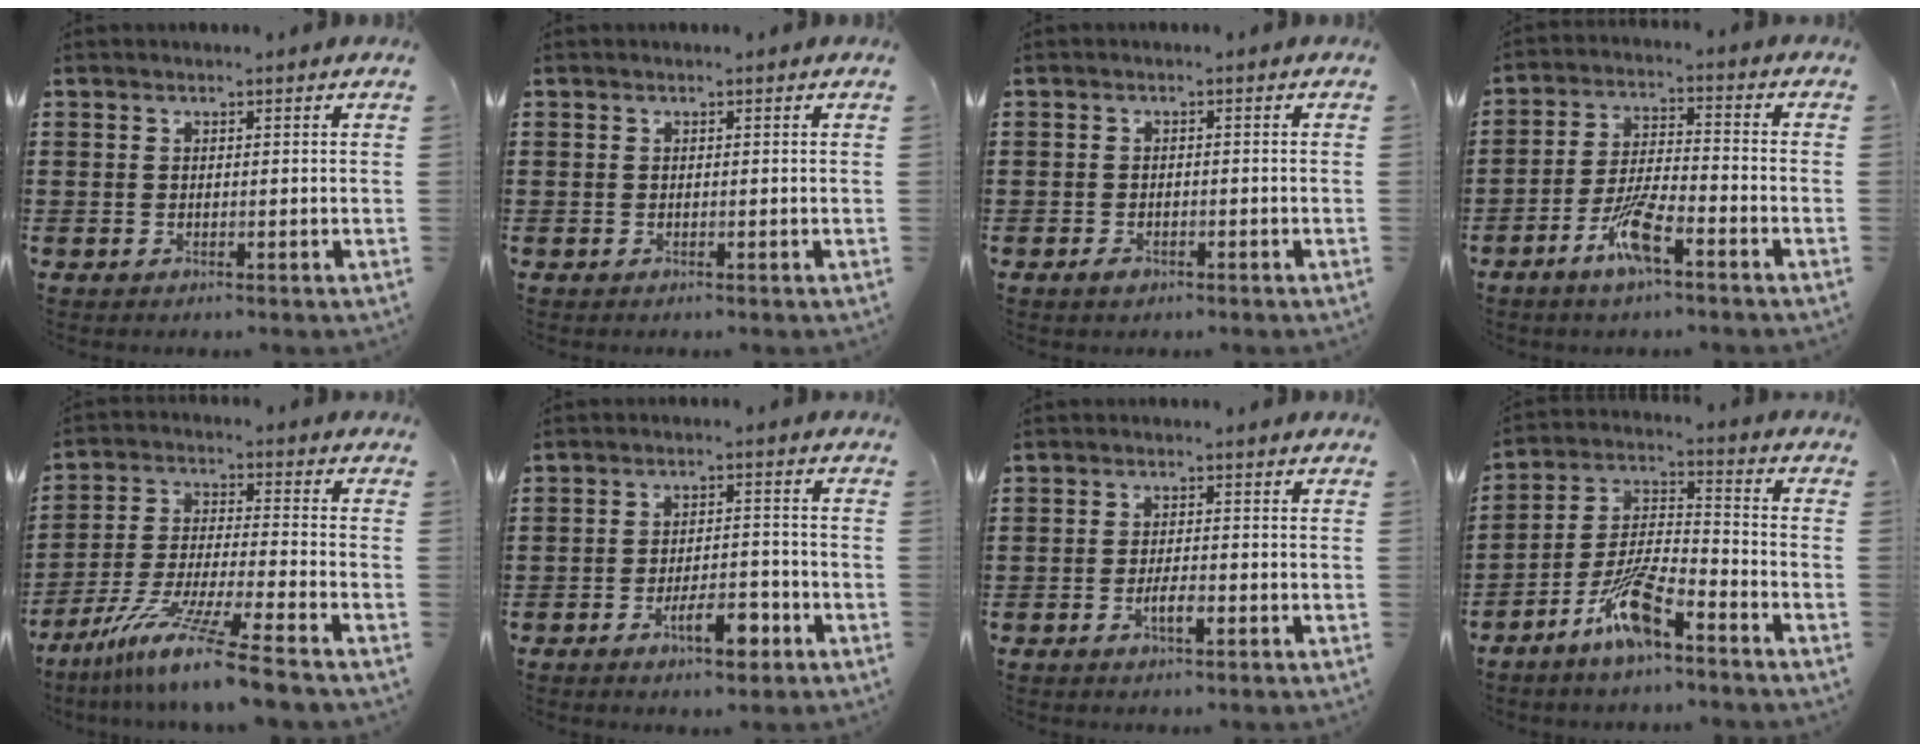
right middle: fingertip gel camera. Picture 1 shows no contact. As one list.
[{"total": 0.0}, {"total": 1.1, "force": [-0.7, 0.6, 0.5], "torque": [-0.012, -0.001, -0.015]}, {"total": 7.3, "force": [-4.2, 1.5, 5.8], "torque": [-0.132, -0.007, -0.081]}, {"total": 11.2, "force": [-9.1, -0.8, 6.5], "torque": [-0.133, -0.004, -0.185]}, {"total": 6.8, "force": [-3.9, 2.4, 5.1], "torque": [-0.090, 0.006, -0.071]}, {"total": 3.1, "force": [-1.3, 0.9, 2.7], "torque": [-0.046, 0.003, -0.024]}, {"total": 9.2, "force": [-6.3, 2.0, 6.4], "torque": [-0.146, -0.002, -0.121]}]